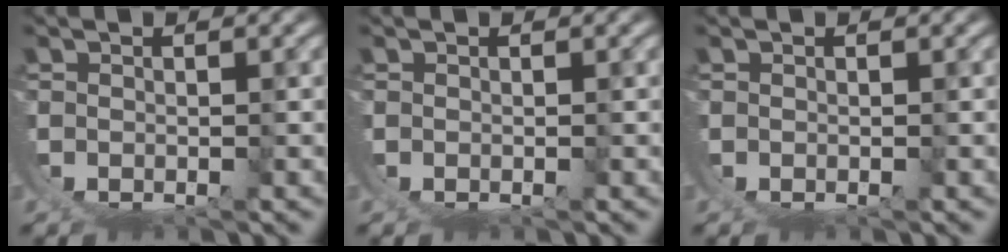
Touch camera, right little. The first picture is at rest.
{"total": 0.0}
{"total": 0.0}